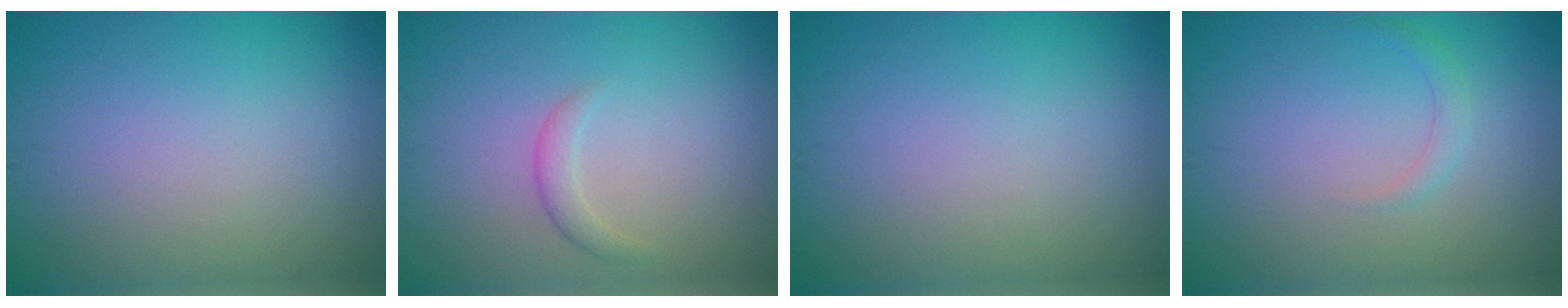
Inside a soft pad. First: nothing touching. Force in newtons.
{"total": 1.3, "press": 1.3, "slide": 0.1}
{"total": 0.0}
{"total": 1.1, "press": 1.1, "slide": 0.0}